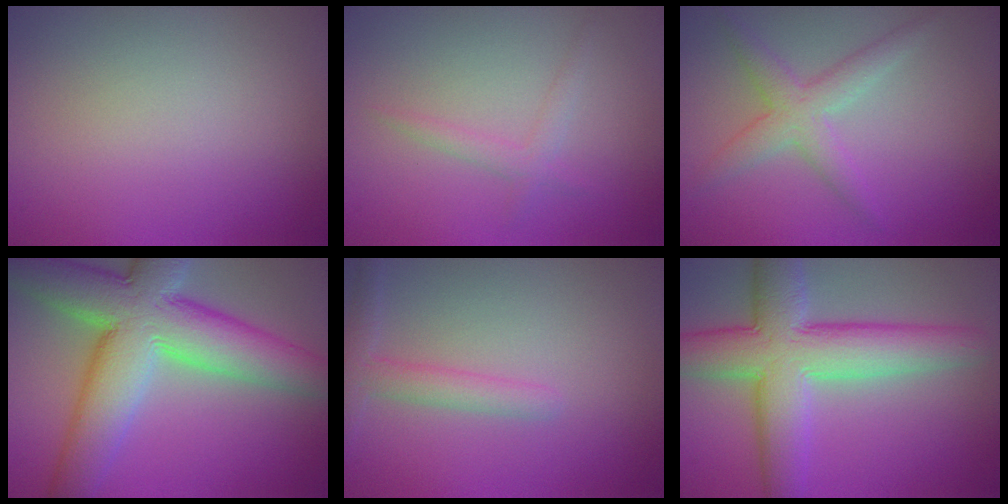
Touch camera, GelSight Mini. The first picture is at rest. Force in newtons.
{"total": 1.4, "press": 1.4, "slide": 0.0}
{"total": 3.0, "press": 3.0, "slide": 0.1}
{"total": 11.8, "press": 11.8, "slide": 0.9}
{"total": 2.1, "press": 2.1, "slide": 0.2}
{"total": 9.0, "press": 9.0, "slide": 0.2}